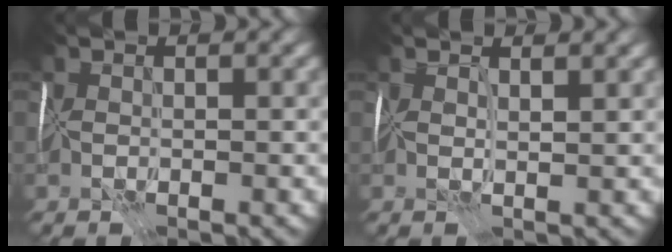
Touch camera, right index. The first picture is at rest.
{"total": 2.7, "force": [2.4, 0.3, 1.1], "torque": [-0.005, 0.008, 0.042]}